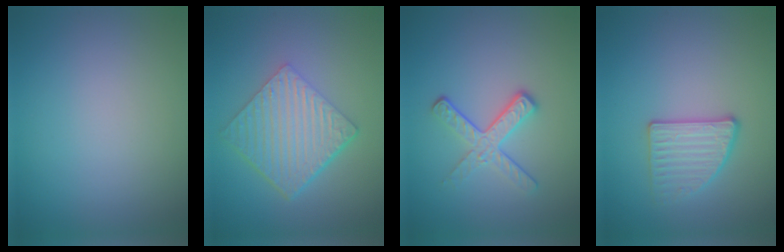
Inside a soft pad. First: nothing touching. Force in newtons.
{"total": 6.4, "press": 4.3, "slide": 4.7}
{"total": 3.2, "press": 2.4, "slide": 2.1}
{"total": 2.7, "press": 2.6, "slide": 0.8}